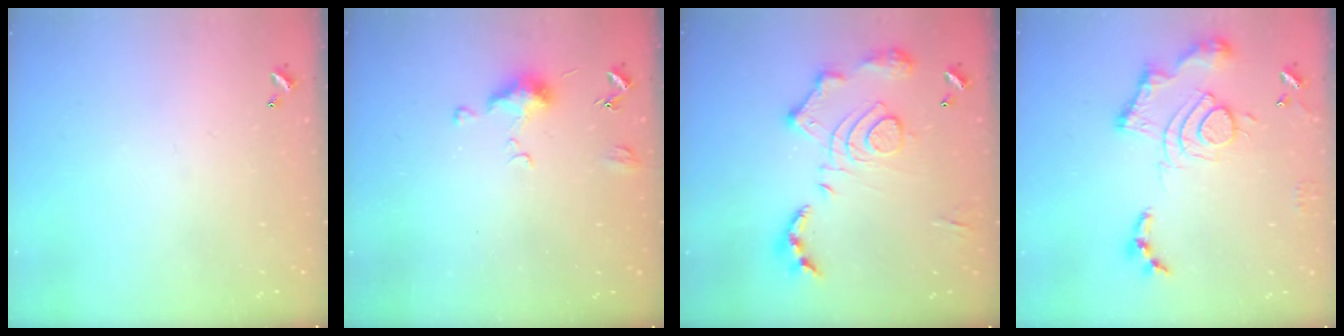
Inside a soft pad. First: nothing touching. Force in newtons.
{"total": 5.9, "press": 5.8, "slide": 0.9}
{"total": 16.6, "press": 16.6, "slide": 1.7}
{"total": 15.7, "press": 15.6, "slide": 1.4}